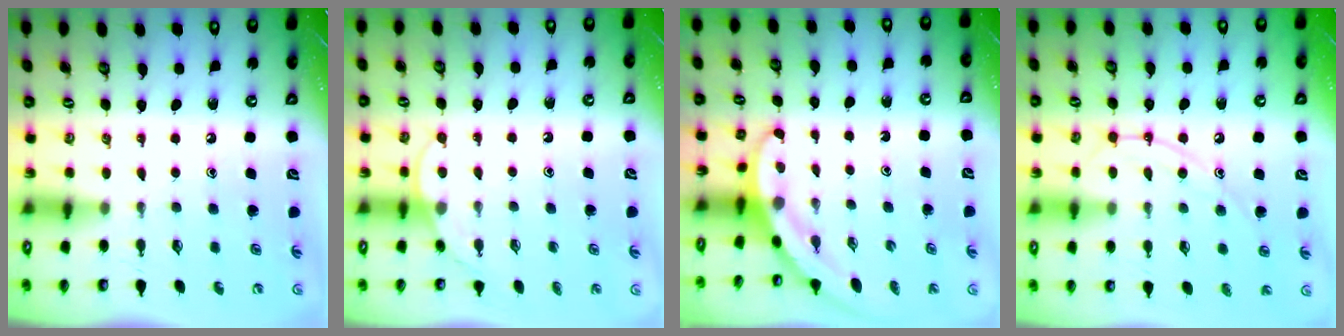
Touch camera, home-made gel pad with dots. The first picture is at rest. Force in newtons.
{"total": 6.2, "press": 6.2, "slide": 0.5}
{"total": 3.4, "press": 3.4, "slide": 0.1}
{"total": 9.9, "press": 9.9, "slide": 0.4}